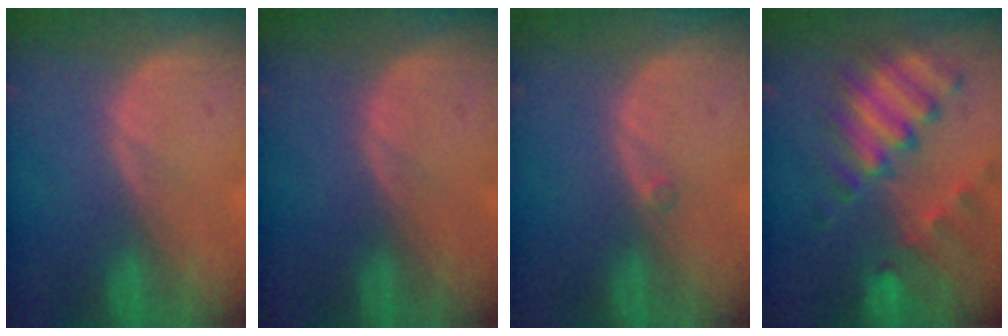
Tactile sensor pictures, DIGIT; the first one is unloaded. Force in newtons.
{"total": 0.0}
{"total": 0.5, "press": 0.5, "slide": 0.2}
{"total": 10.1, "press": 8.8, "slide": 4.9}